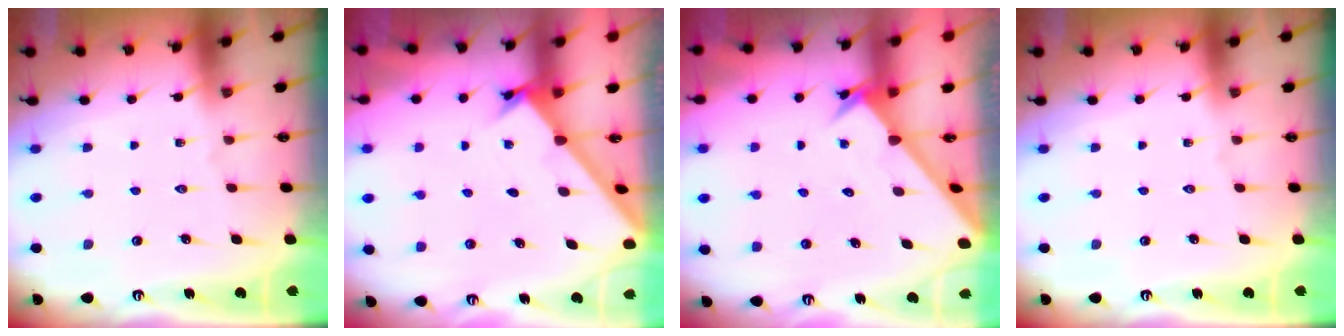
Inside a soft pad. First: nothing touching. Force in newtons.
{"total": 1.6, "press": 1.6, "slide": 0.1}
{"total": 2.6, "press": 2.6, "slide": 0.2}
{"total": 0.0}